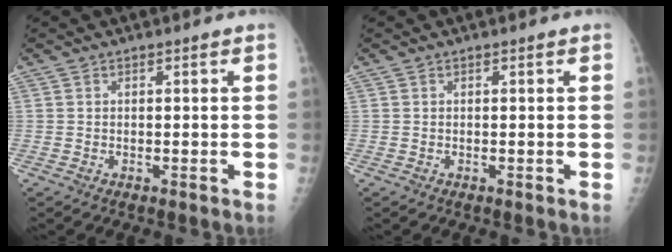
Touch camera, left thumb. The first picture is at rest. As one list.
[{"total": 0.0}]